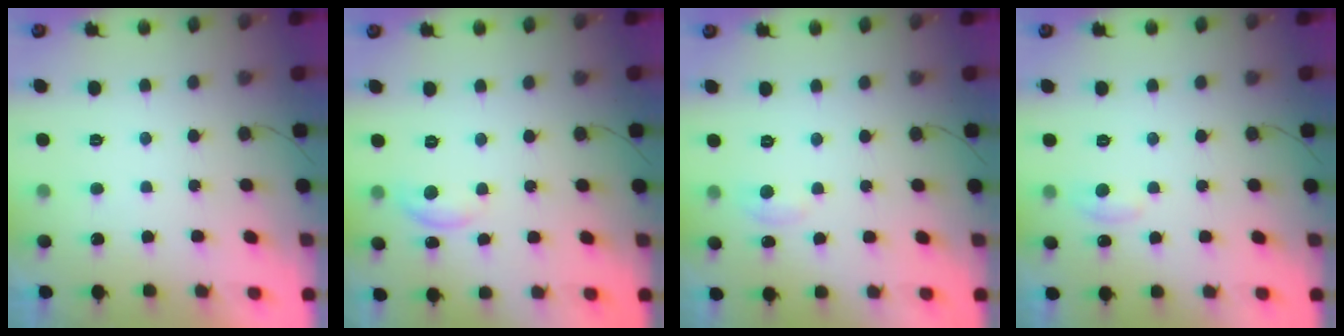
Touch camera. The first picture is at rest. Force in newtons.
{"total": 6.8, "press": 6.8, "slide": 0.5}
{"total": 4.8, "press": 4.7, "slide": 0.7}
{"total": 5.5, "press": 5.5, "slide": 0.6}